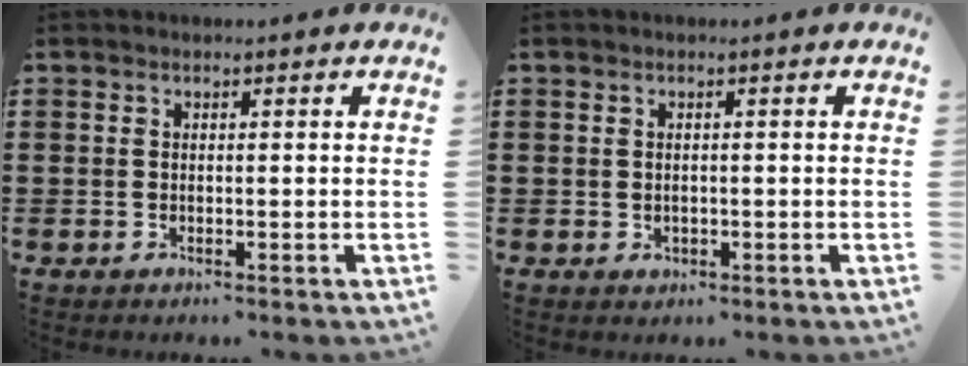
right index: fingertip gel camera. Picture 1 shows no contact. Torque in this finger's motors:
{"motor_torque": [0.30, 1.03, 0.02, 0.00]}